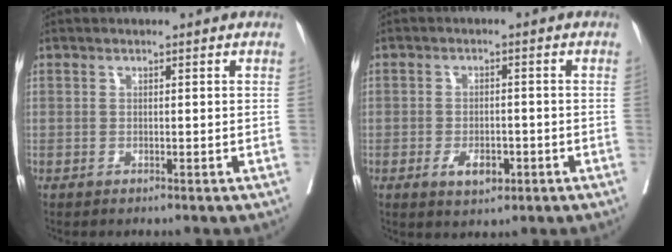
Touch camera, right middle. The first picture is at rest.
{"total": 3.9, "force": [-1.6, 2.0, 2.8], "torque": [-0.049, 0.000, -0.019]}